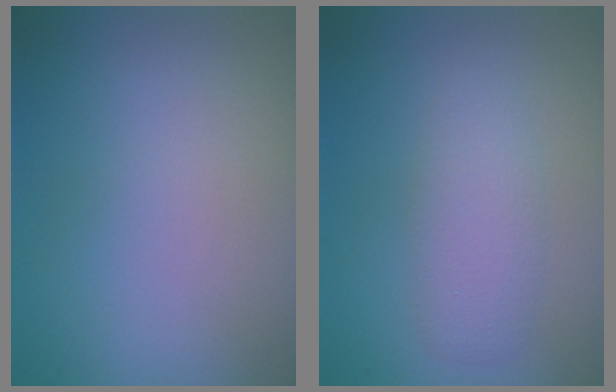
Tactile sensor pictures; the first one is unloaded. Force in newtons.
{"total": 2.8, "press": 2.8, "slide": 0.1}